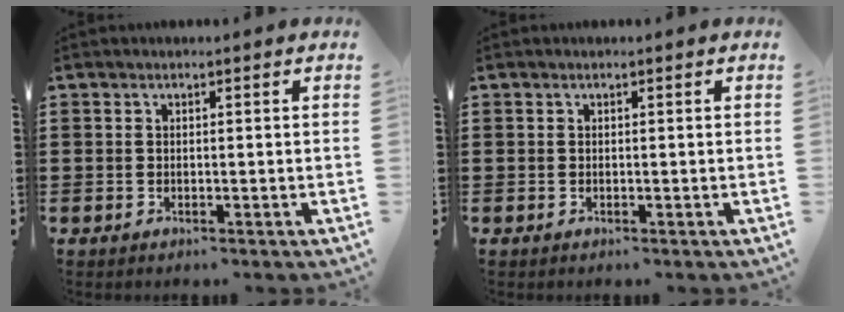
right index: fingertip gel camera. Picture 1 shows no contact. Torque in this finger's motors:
{"motor_torque": [0.00, 0.00, 0.00, 0.00]}